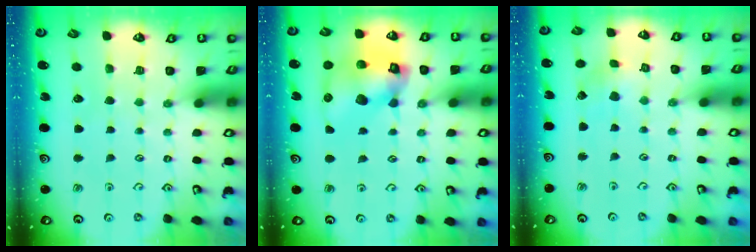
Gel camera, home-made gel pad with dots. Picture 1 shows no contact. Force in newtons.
{"total": 13.2, "press": 13.1, "slide": 1.9}
{"total": 2.4, "press": 2.4, "slide": 0.2}